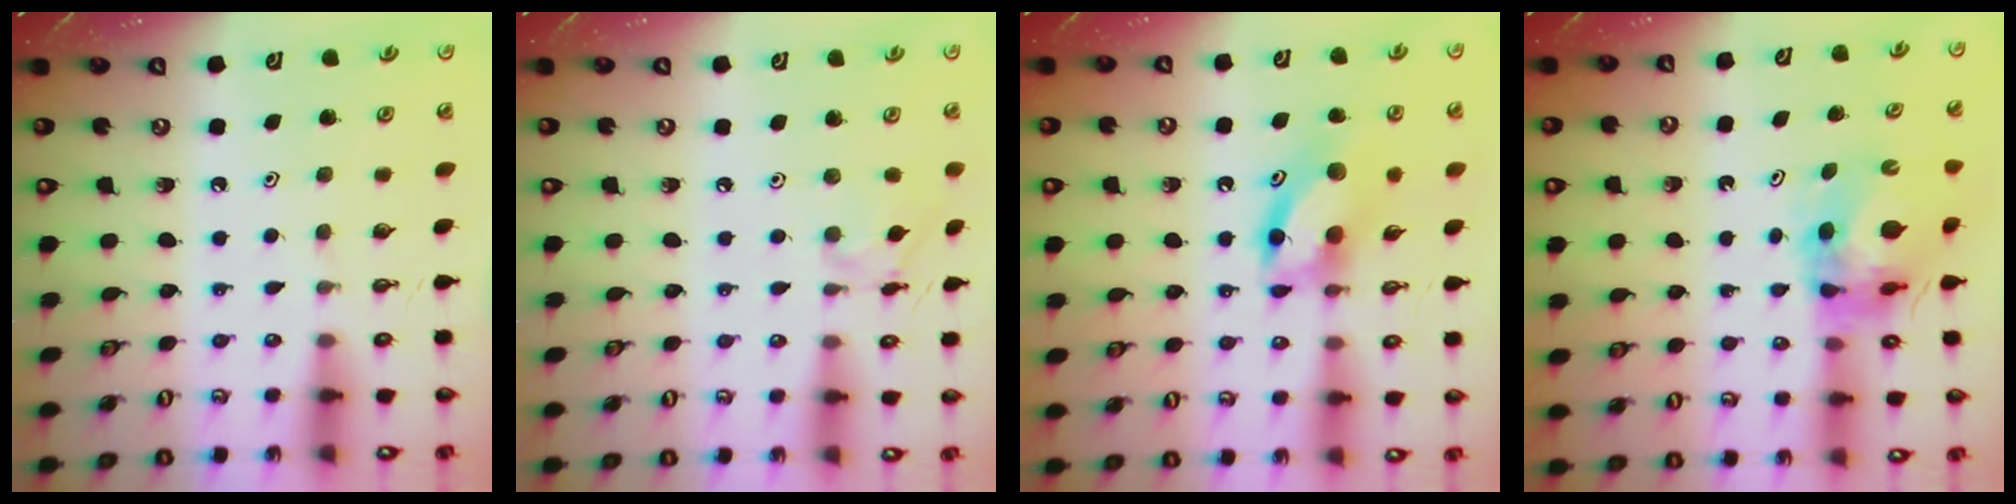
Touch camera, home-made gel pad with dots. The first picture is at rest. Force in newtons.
{"total": 6.6, "press": 6.6, "slide": 0.4}
{"total": 11.7, "press": 11.6, "slide": 1.3}
{"total": 10.4, "press": 10.3, "slide": 1.1}